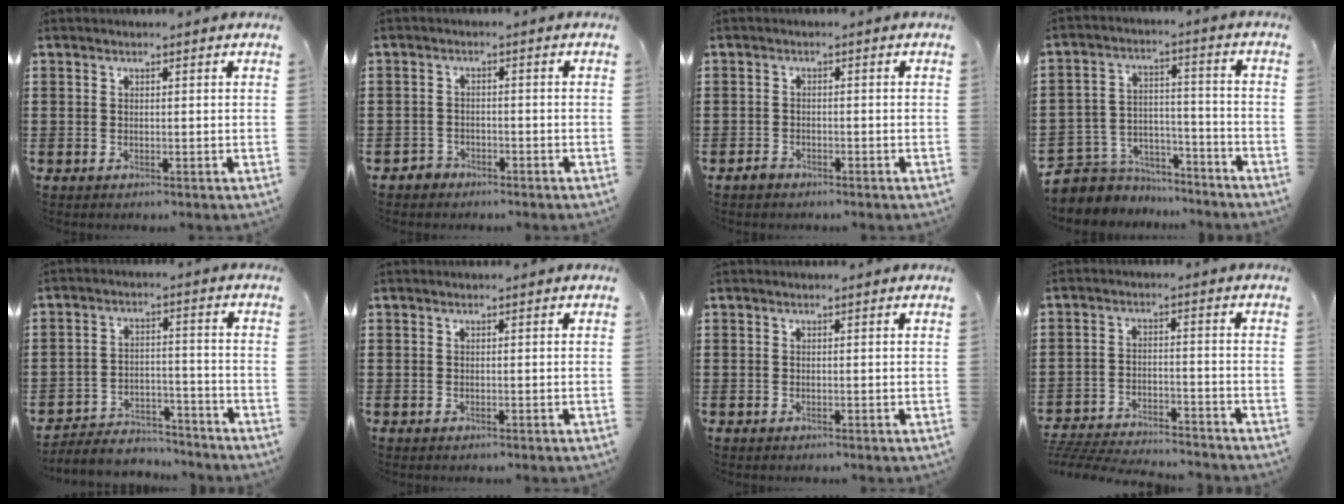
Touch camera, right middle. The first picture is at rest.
{"total": 1.9, "force": [-1.7, 0.9, 0.0], "torque": [-0.005, 0.003, -0.038]}
{"total": 1.5, "force": [-1.2, 0.8, 0.5], "torque": [-0.013, 0.002, -0.025]}
{"total": 6.0, "force": [-5.4, 2.7, 0.1], "torque": [-0.026, 0.009, -0.113]}
{"total": 4.5, "force": [-4.3, 1.2, 0.3], "torque": [-0.012, 0.012, -0.092]}
{"total": 0.0}
{"total": 0.0}
{"total": 5.2, "force": [-5.1, 0.4, 0.7], "torque": [-0.025, 0.001, -0.109]}